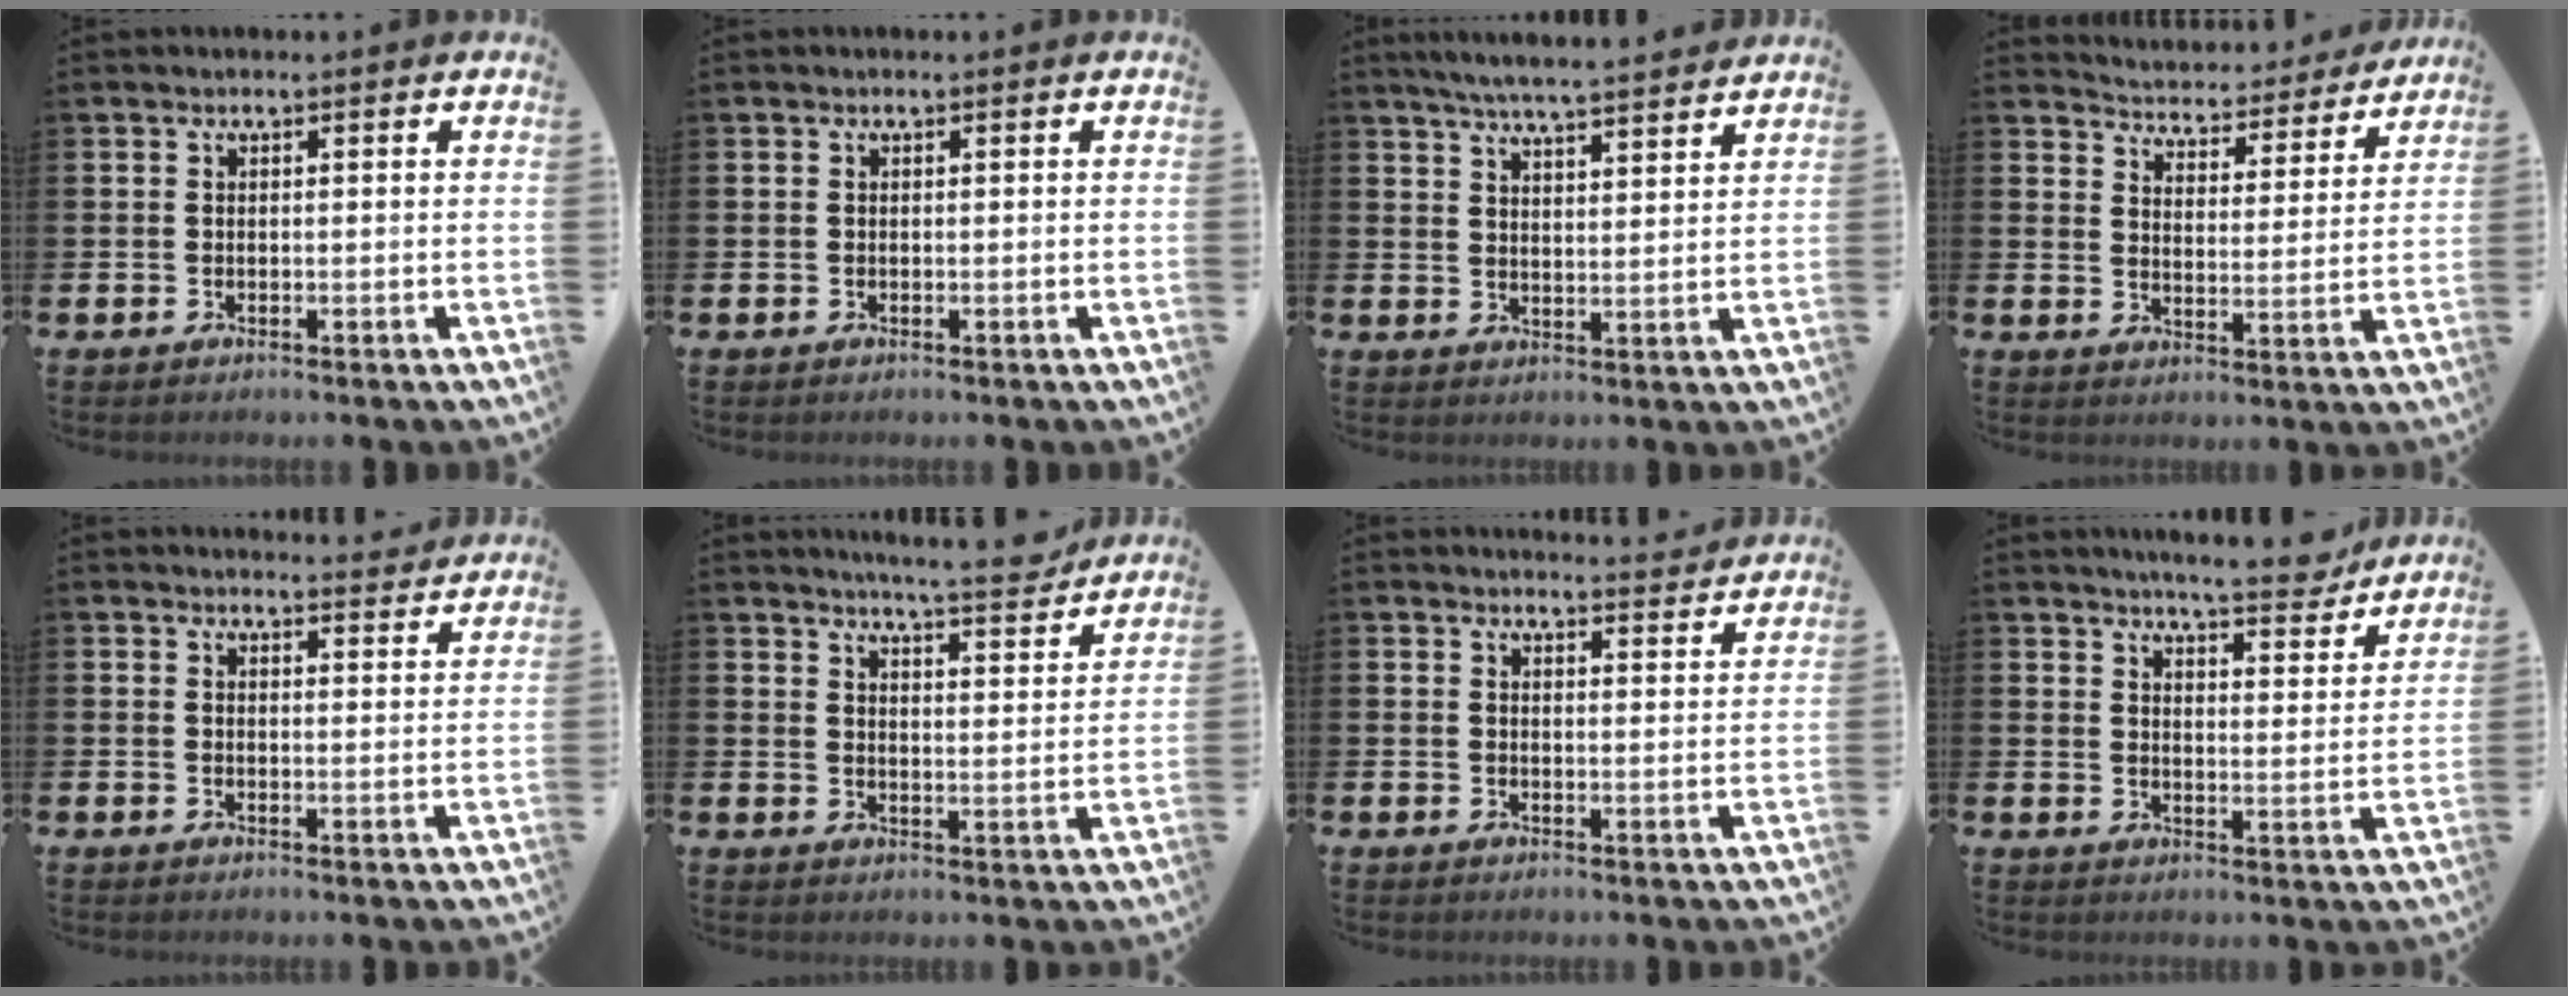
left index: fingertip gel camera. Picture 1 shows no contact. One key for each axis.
{"total": 0.0}
{"total": 5.8, "fx": 5.6, "fy": -0.3, "fz": 1.3, "tx": -0.039, "ty": -0.033, "tz": 0.099}
{"total": 4.6, "fx": 4.5, "fy": 0.8, "fz": 0.1, "tx": -0.022, "ty": -0.043, "tz": 0.074}
{"total": 2.8, "fx": 2.8, "fy": 0.1, "fz": -0.1, "tx": 0.017, "ty": -0.025, "tz": 0.046}
{"total": 6.5, "fx": 6.3, "fy": 0.0, "fz": 1.4, "tx": -0.025, "ty": -0.045, "tz": 0.109}
{"total": 3.3, "fx": 3.3, "fy": -0.1, "fz": -0.1, "tx": 0.008, "ty": -0.026, "tz": 0.056}
{"total": 6.9, "fx": 6.6, "fy": 0.5, "fz": 1.8, "tx": -0.032, "ty": -0.042, "tz": 0.114}